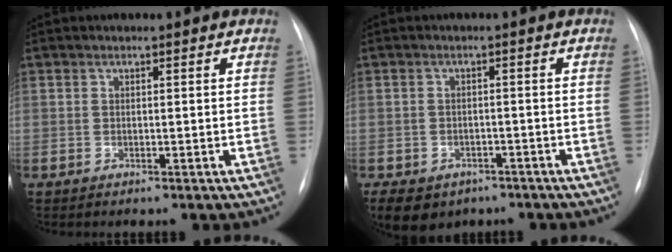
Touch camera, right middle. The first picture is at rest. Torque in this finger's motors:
{"motor_torque": [0.55, -0.54, 0.05, 0.06]}